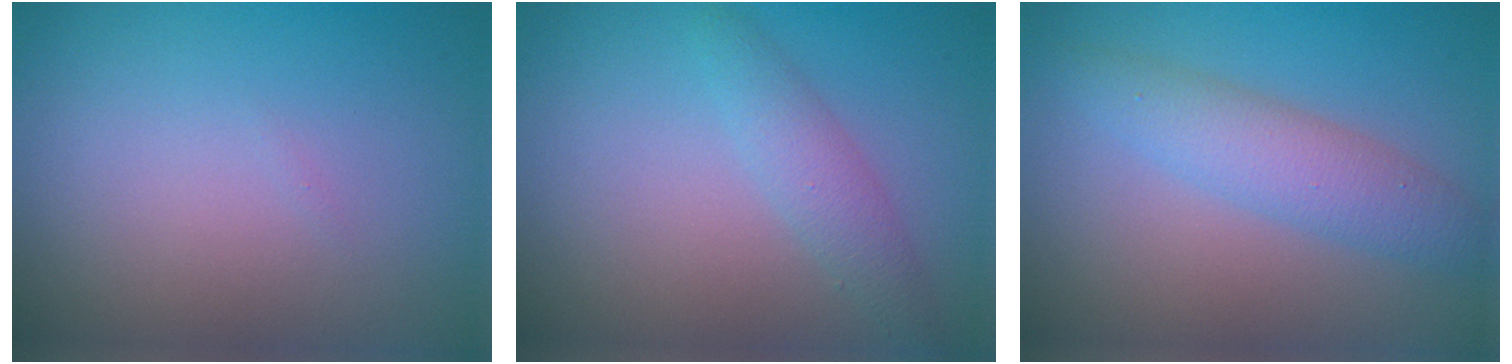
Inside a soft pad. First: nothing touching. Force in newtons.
{"total": 2.2, "press": 2.2, "slide": 0.1}
{"total": 3.6, "press": 3.6, "slide": 0.0}